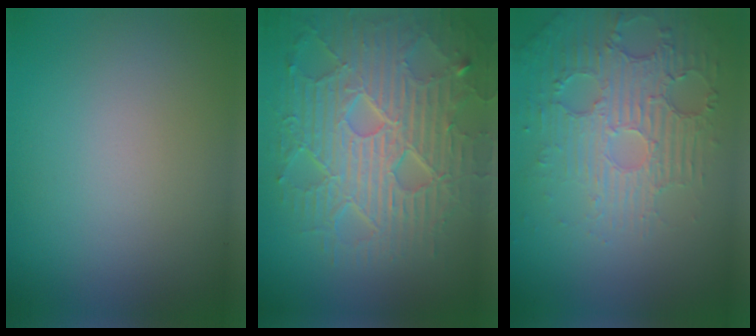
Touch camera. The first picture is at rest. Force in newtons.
{"total": 9.2, "press": 6.5, "slide": 6.5}
{"total": 6.2, "press": 3.8, "slide": 4.9}